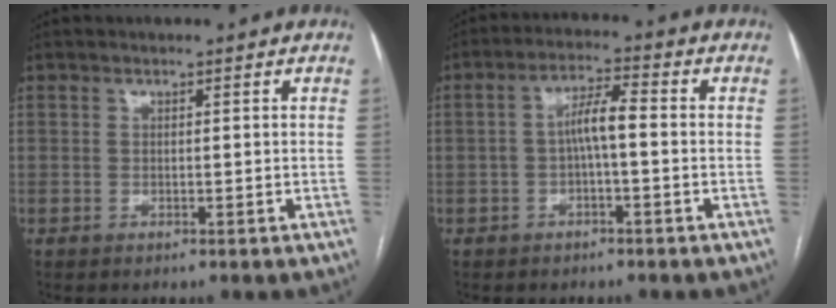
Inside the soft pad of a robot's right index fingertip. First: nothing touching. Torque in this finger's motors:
{"motor_torque": [0.16, -0.05, 0.15, 0.10]}